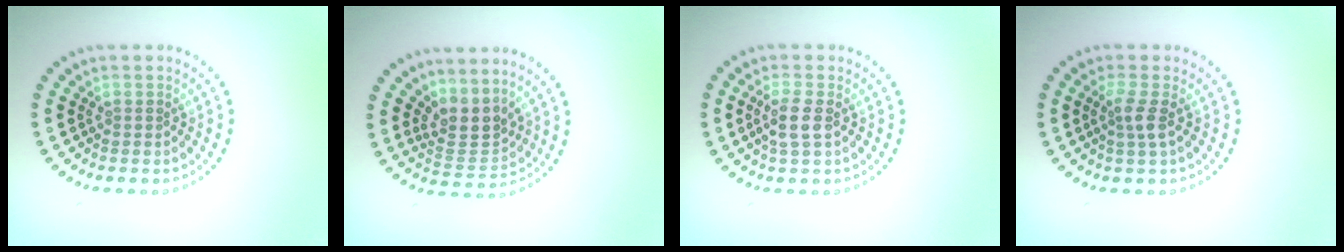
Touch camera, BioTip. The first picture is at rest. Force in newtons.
{"total": 3.0, "press": 2.1, "slide": 2.1}
{"total": 2.2, "press": 2.0, "slide": 0.8}
{"total": 1.8, "press": 1.4, "slide": 1.2}